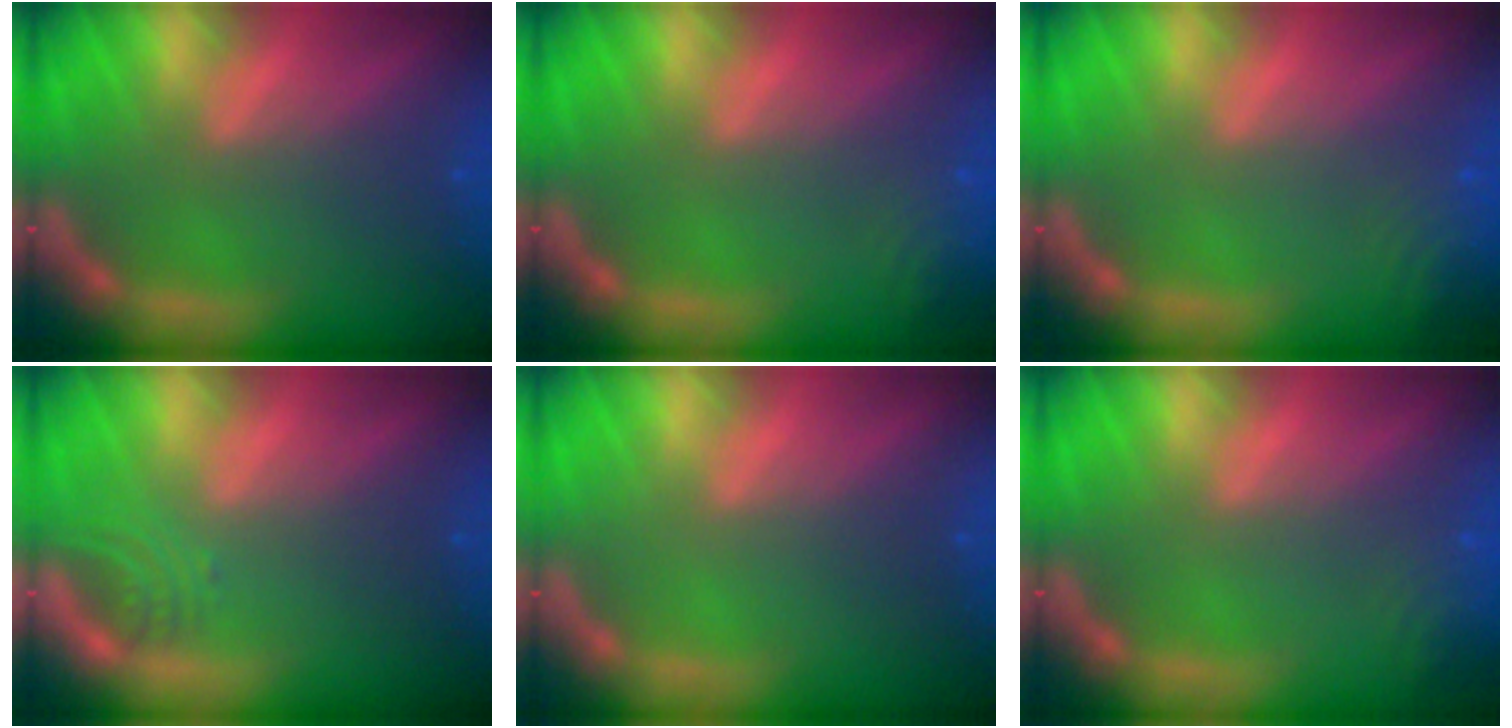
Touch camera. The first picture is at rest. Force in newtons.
{"total": 3.0}
{"total": 4.0}
{"total": 2.0}
{"total": 0.0}
{"total": 3.0}